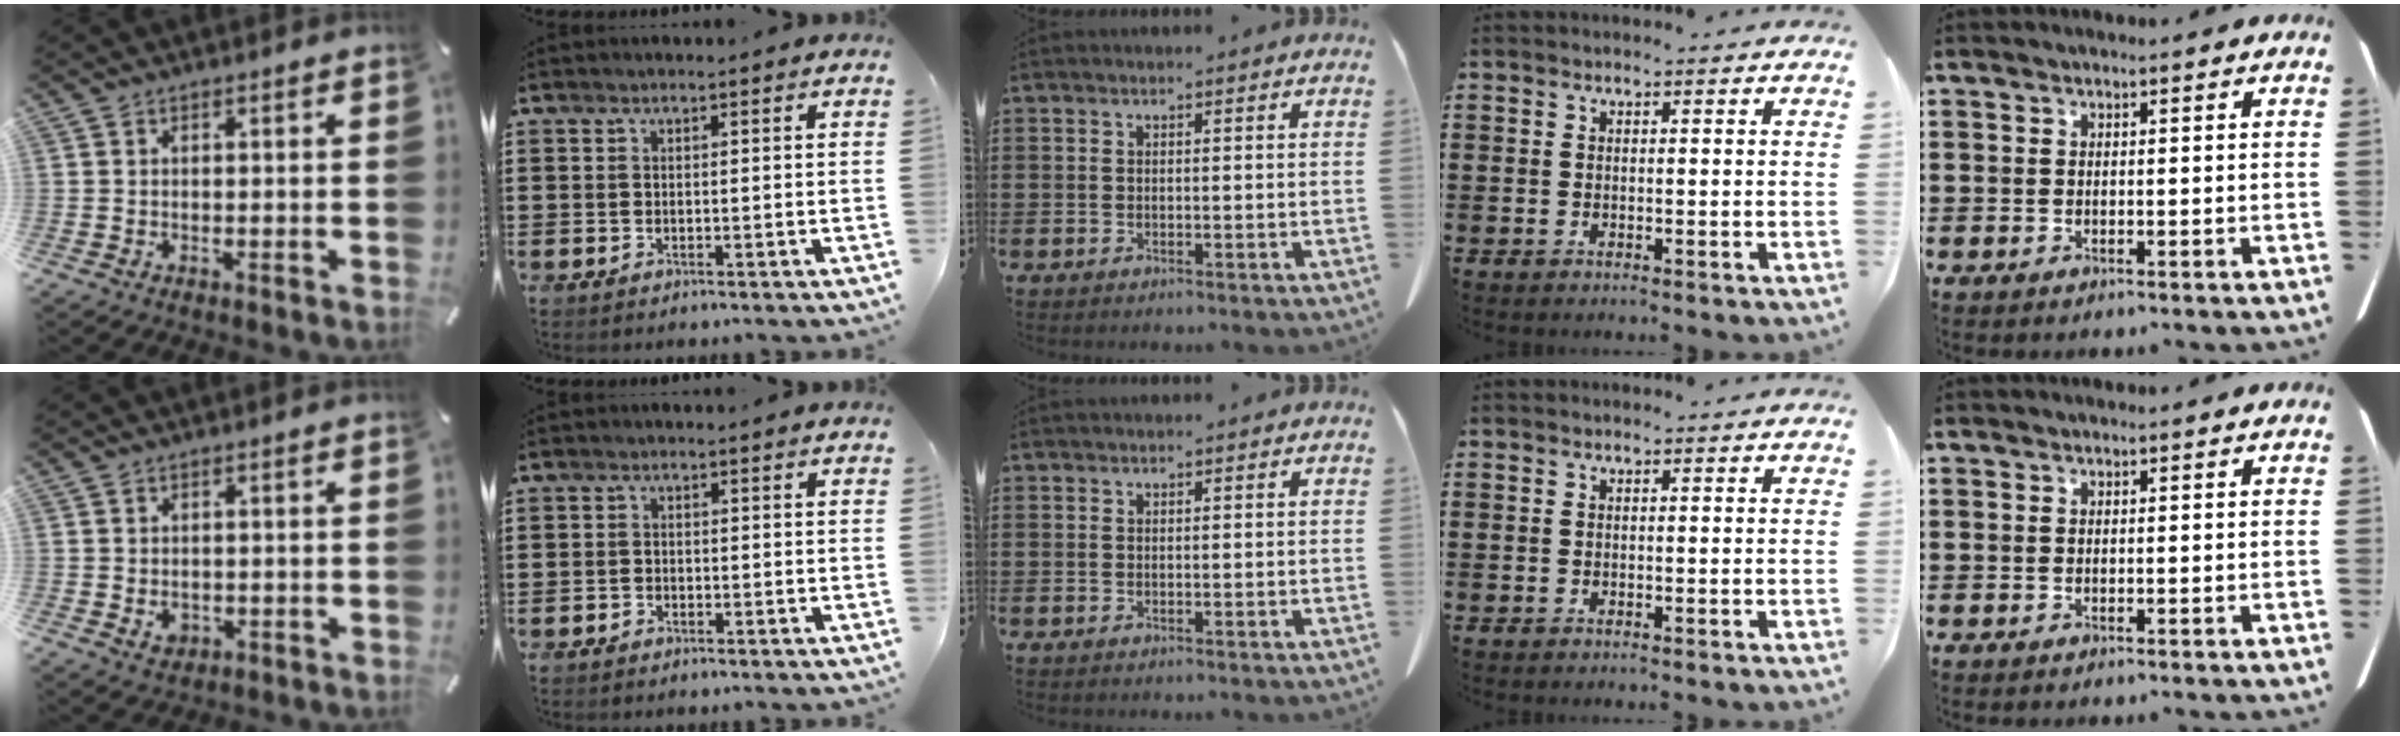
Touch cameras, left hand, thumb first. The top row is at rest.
{"thumb": {"total": 2.4, "force": [-0.2, 2.1, 1.1], "torque": [-0.012, 0.001, -0.005]}, "index": {"total": 1.0, "force": [-0.9, 0.4, 0.0], "torque": [-0.004, 0.002, -0.019]}}